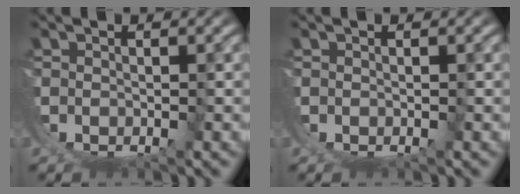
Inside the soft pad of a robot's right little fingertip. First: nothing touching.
{"total": 0.0}